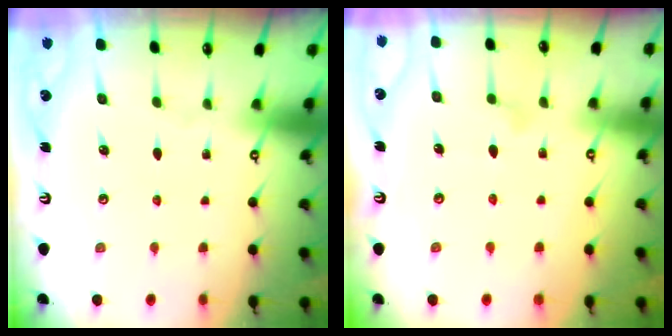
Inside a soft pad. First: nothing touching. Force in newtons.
{"total": 8.0, "press": 8.0, "slide": 0.5}